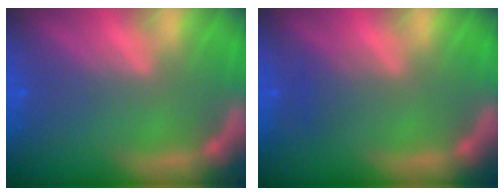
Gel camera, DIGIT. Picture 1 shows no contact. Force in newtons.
{"total": 1.5}